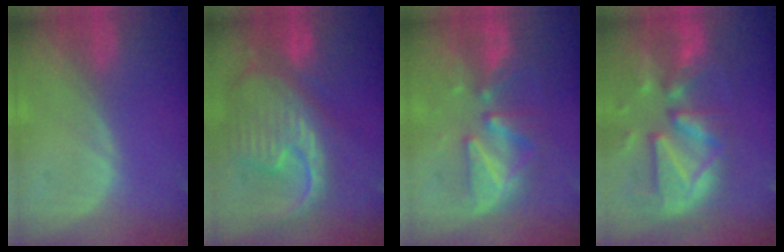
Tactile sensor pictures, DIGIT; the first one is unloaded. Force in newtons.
{"total": 12.4, "press": 10.6, "slide": 6.4}
{"total": 8.6, "press": 8.1, "slide": 2.7}
{"total": 13.0, "press": 11.3, "slide": 6.4}